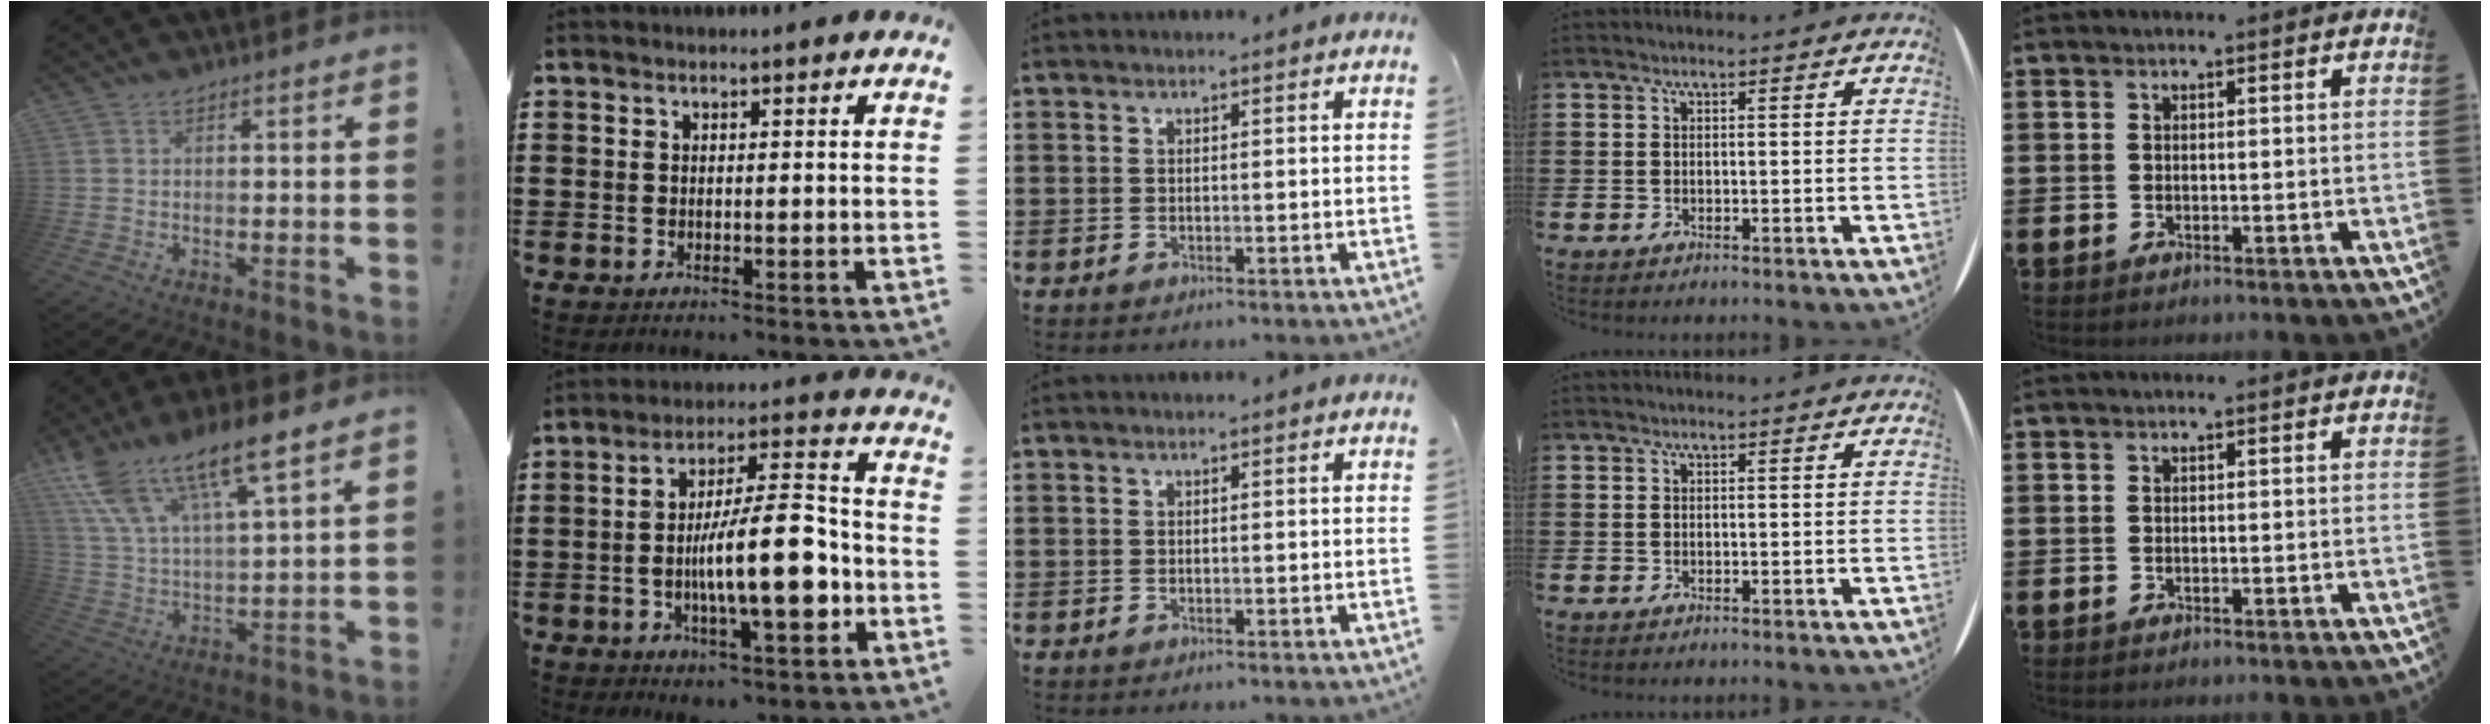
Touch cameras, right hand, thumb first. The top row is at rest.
{"thumb": {"total": 15.2, "force": [11.7, 3.3, 9.0], "torque": [-0.171, -0.080, 0.201]}, "index": {"total": 14.9, "force": [-3.8, 4.9, 13.6], "torque": [-0.216, -0.003, -0.065]}}